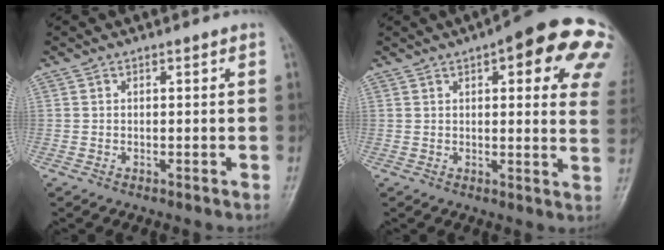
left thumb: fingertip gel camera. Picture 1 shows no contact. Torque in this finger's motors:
{"motor_torque": [0.97, 0.67, 1.85, -0.92, 0.22]}